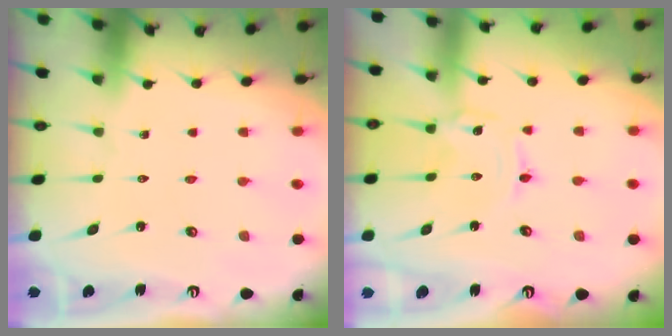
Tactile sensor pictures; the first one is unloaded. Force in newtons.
{"total": 0.0}